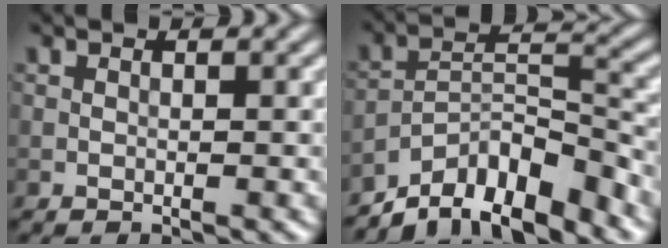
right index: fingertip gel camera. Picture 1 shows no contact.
{"total": 9.6, "force": [-7.5, 3.1, 5.1], "torque": [-0.073, 0.004, -0.137]}